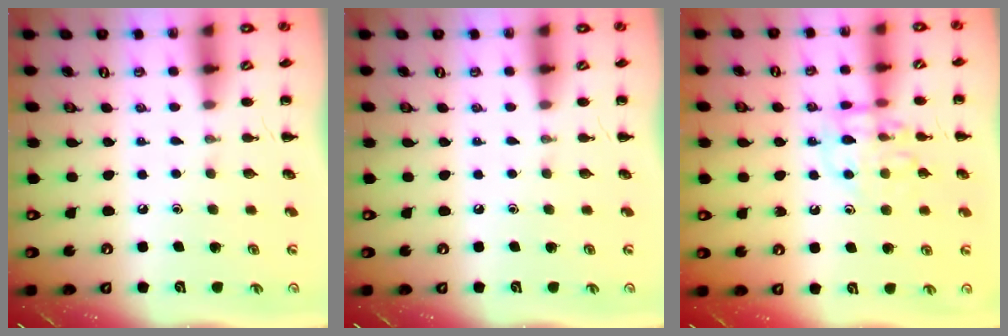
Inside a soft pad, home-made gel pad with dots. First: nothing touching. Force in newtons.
{"total": 0.0}
{"total": 12.0, "press": 12.0, "slide": 0.8}